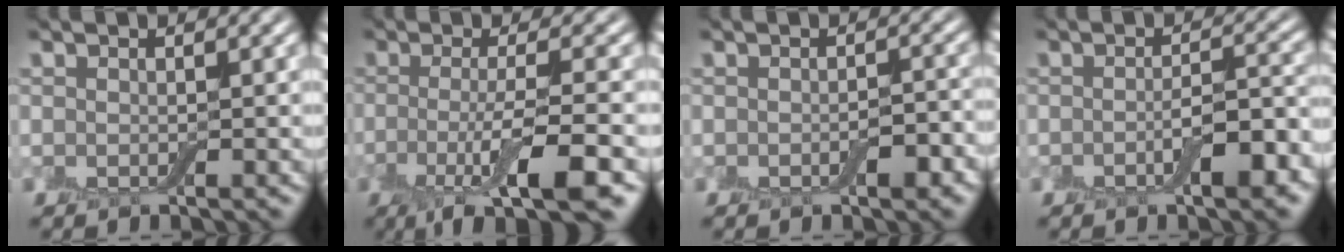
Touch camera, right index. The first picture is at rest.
{"total": 7.5, "force": [-3.1, 1.4, 6.7], "torque": [-0.105, -0.007, -0.060]}
{"total": 1.9, "force": [-0.7, 0.8, 1.6], "torque": [-0.024, 0.000, -0.011]}
{"total": 3.8, "force": [-1.6, 1.0, 3.3], "torque": [-0.057, 0.003, -0.026]}